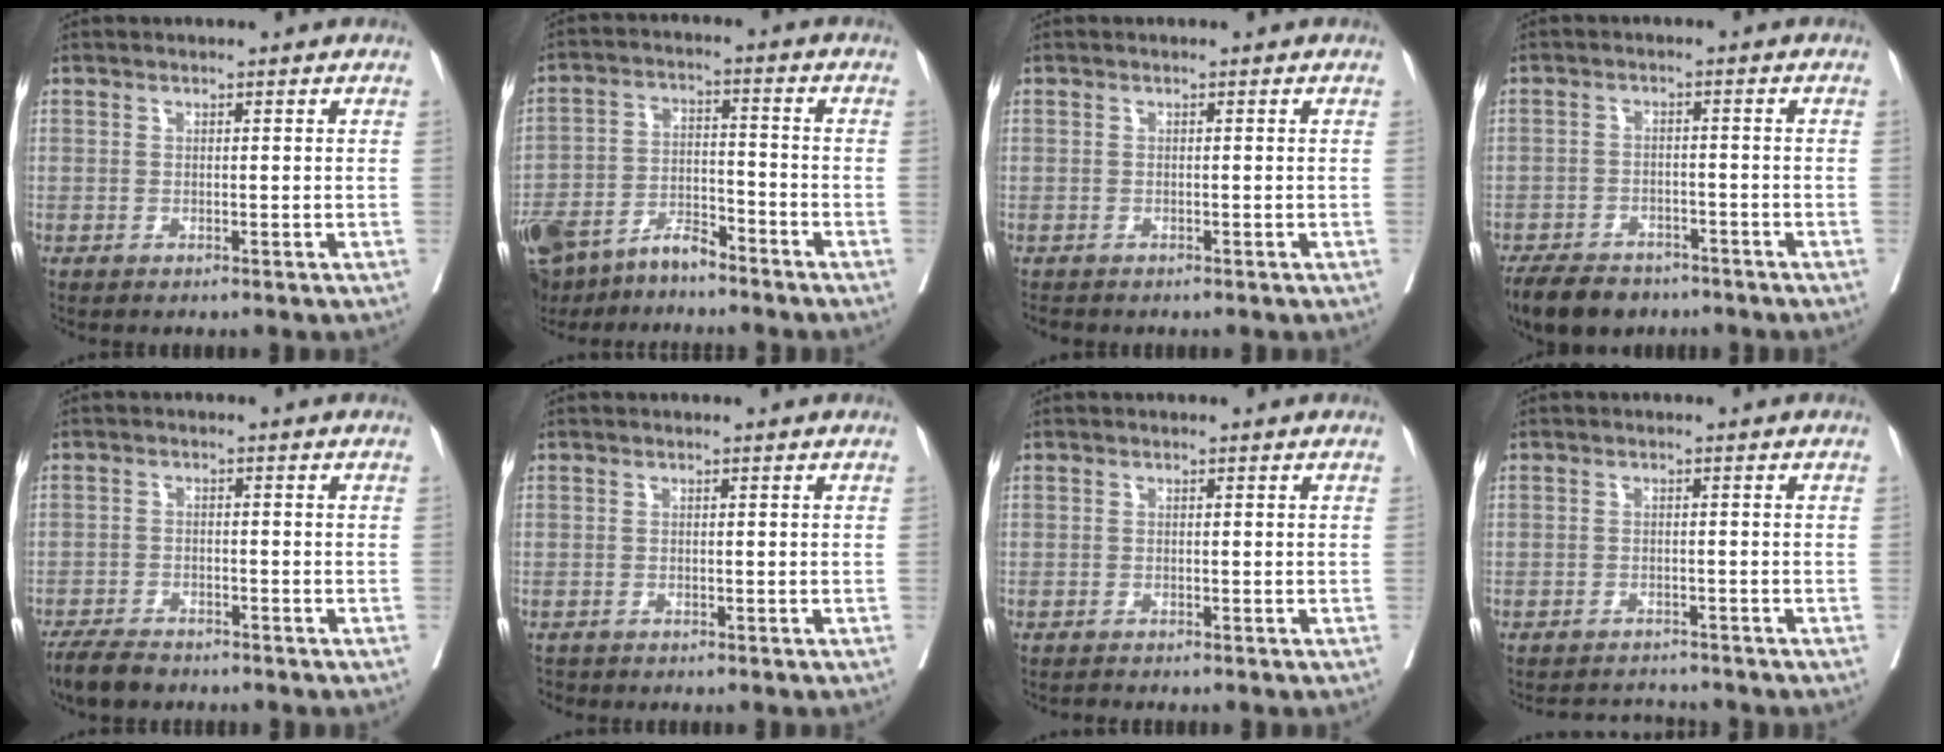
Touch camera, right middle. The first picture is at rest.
{"total": 13.9, "force": [-10.9, 4.6, 7.4], "torque": [-0.141, -0.014, -0.196]}
{"total": 1.2, "force": [-1.1, 0.4, 0.2], "torque": [-0.011, -0.004, -0.019]}
{"total": 9.2, "force": [-7.3, 4.5, 3.5], "torque": [-0.059, -0.007, -0.112]}
{"total": 5.3, "force": [-4.6, 1.5, 2.0], "torque": [-0.033, -0.010, -0.080]}
{"total": 1.0, "force": [-0.9, 0.3, -0.1], "torque": [-0.006, -0.004, -0.018]}
{"total": 0.6, "force": [-0.5, -0.1, -0.1], "torque": [-0.004, -0.005, -0.010]}
{"total": 3.6, "force": [-3.6, 0.1, -0.3], "torque": [0.005, -0.006, -0.058]}